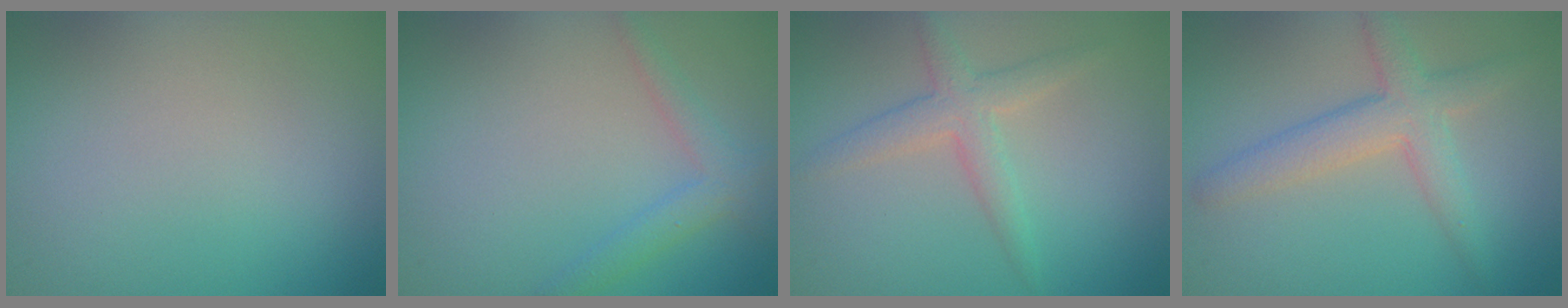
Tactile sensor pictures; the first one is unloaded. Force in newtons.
{"total": 2.2, "press": 2.2, "slide": 0.0}
{"total": 2.8, "press": 2.8, "slide": 0.1}
{"total": 3.9, "press": 3.9, "slide": 0.1}